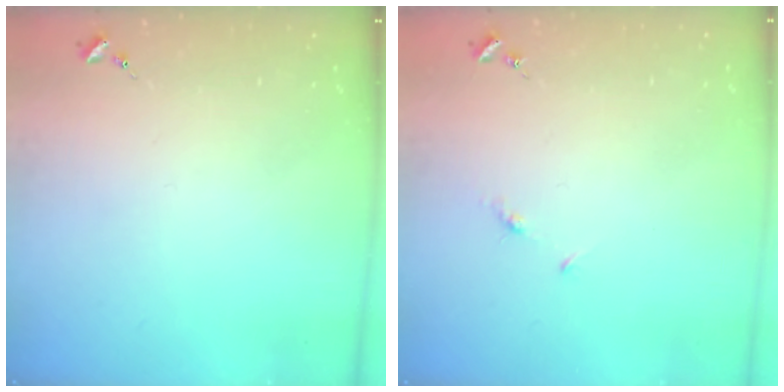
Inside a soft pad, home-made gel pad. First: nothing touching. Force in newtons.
{"total": 3.9, "press": 3.8, "slide": 0.5}